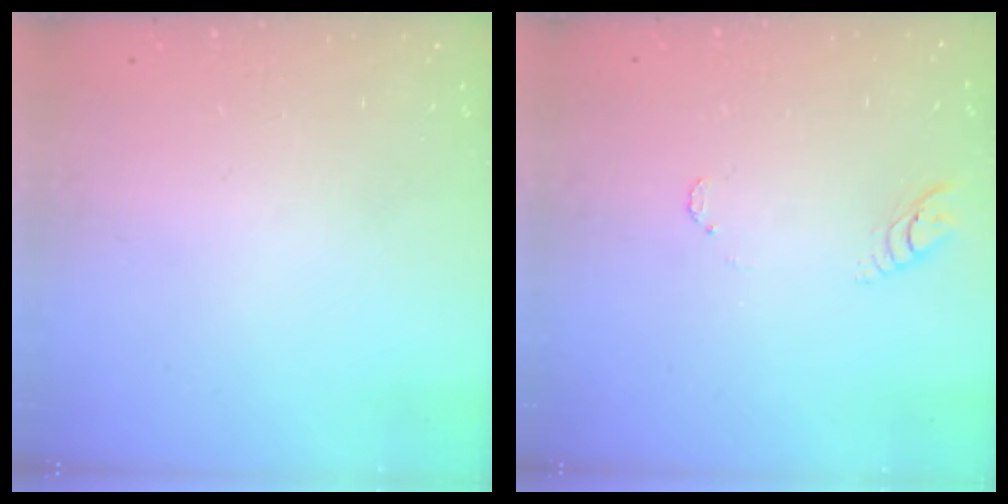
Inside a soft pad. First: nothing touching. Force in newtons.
{"total": 3.6, "press": 3.6, "slide": 0.2}